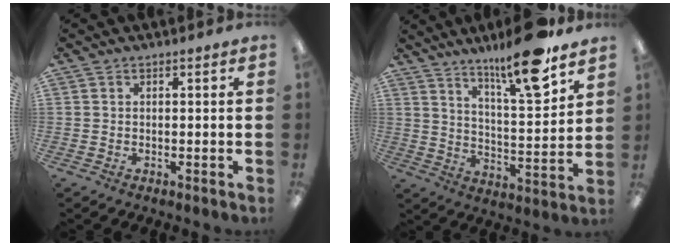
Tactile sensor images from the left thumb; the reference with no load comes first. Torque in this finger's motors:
{"motor_torque": [0.26, 0.27, 1.49, -1.28, 0.28]}